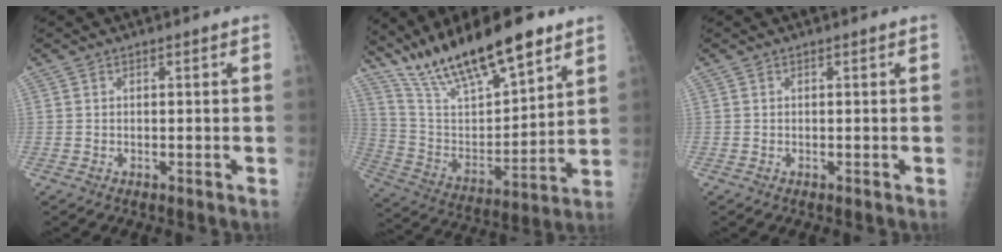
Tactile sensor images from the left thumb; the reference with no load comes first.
{"total": 22.4, "force": [16.3, 6.4, 14.0], "torque": [-0.216, -0.055, 0.296]}
{"total": 0.0}